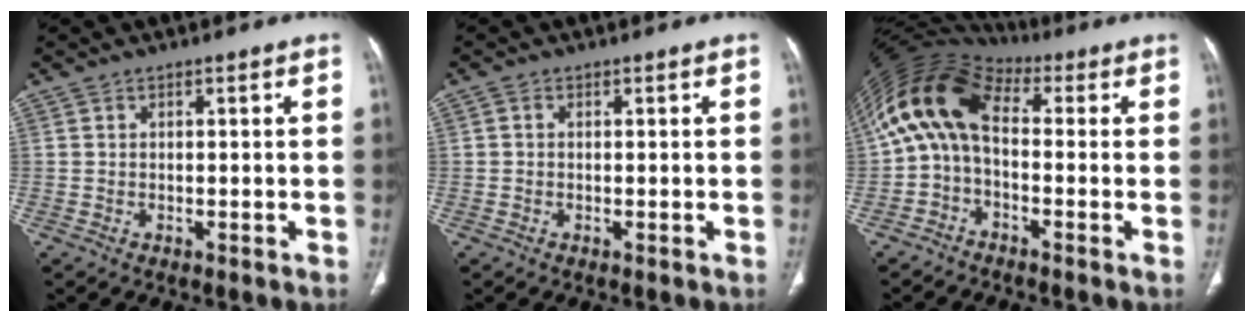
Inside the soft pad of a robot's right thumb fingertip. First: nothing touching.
{"total": 0.6, "force": [0.0, 0.5, 0.3], "torque": [-0.005, 0.001, -0.003]}
{"total": 12.3, "force": [0.8, 7.3, 9.8], "torque": [-0.182, 0.045, -0.001]}